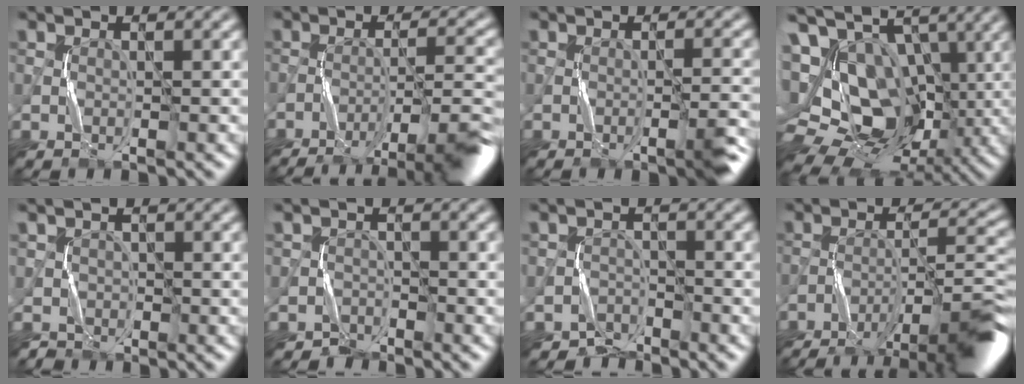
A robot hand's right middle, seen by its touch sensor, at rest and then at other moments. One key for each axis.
{"total": 7.5, "fx": -5.4, "fy": 0.9, "fz": 5.1, "tx": -0.066, "ty": 0.012, "tz": -0.086}
{"total": 2.2, "fx": -0.7, "fy": 0.0, "fz": 2.0, "tx": -0.033, "ty": 0.004, "tz": -0.012}
{"total": 17.3, "fx": 0.6, "fy": 12.6, "fz": 11.9, "tx": -0.222, "ty": 0.001, "tz": 0.027}
{"total": 1.7, "fx": 0.1, "fy": 1.7, "fz": -0.3, "tx": 0.006, "ty": 0.000, "tz": 0.005}
{"total": 1.6, "fx": -1.2, "fy": 0.8, "fz": -0.7, "tx": 0.023, "ty": 0.003, "tz": -0.027}
{"total": 2.2, "fx": -1.8, "fy": 0.7, "fz": -0.9, "tx": 0.026, "ty": 0.005, "tz": -0.038}
{"total": 10.0, "fx": -7.2, "fy": 1.3, "fz": 6.8, "tx": -0.090, "ty": 0.012, "tz": -0.115}